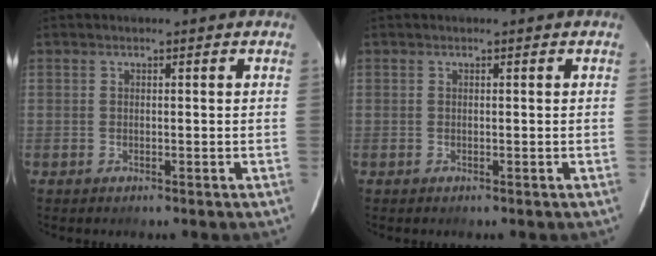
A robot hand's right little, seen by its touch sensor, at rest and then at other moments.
{"total": 0.0}